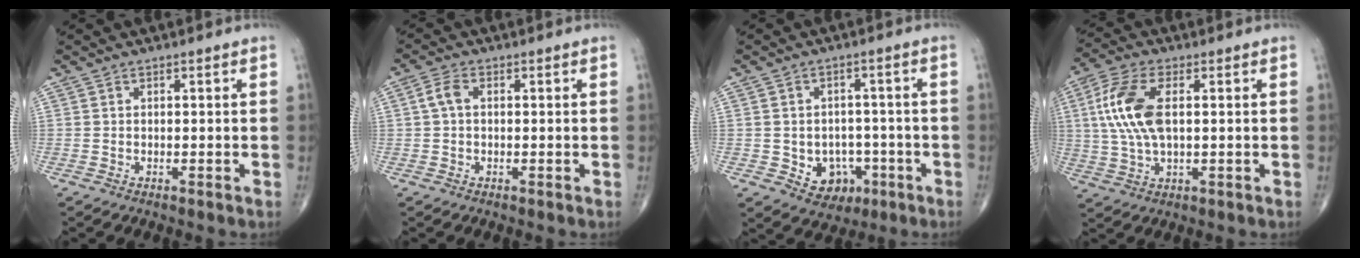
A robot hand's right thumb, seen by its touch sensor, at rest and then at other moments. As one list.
[{"total": 3.1, "force": [0.4, 1.9, 2.4], "torque": [-0.051, 0.009, 0.004]}, {"total": 7.7, "force": [-2.4, 6.2, 3.8], "torque": [-0.021, 0.018, -0.023]}, {"total": 11.6, "force": [1.9, 5.5, 10.0], "torque": [-0.226, 0.007, 0.037]}]